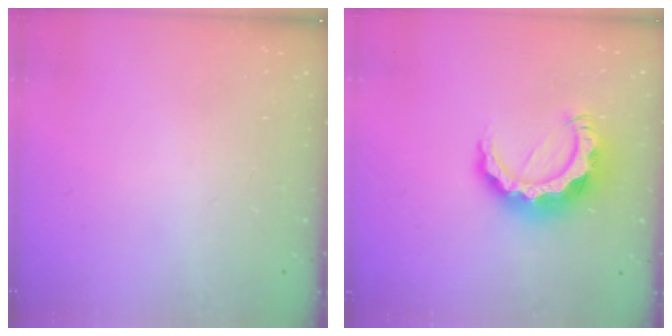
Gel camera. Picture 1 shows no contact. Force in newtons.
{"total": 12.4, "press": 12.3, "slide": 1.4}